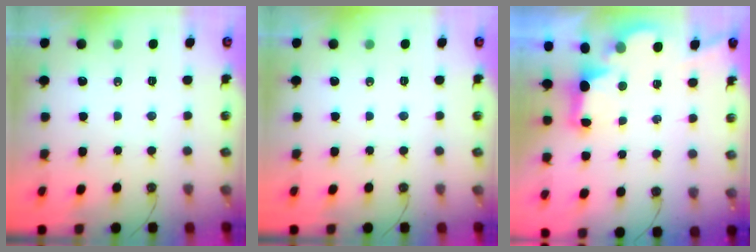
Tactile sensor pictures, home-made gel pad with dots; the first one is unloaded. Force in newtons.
{"total": 0.0}
{"total": 2.8, "press": 2.7, "slide": 0.9}